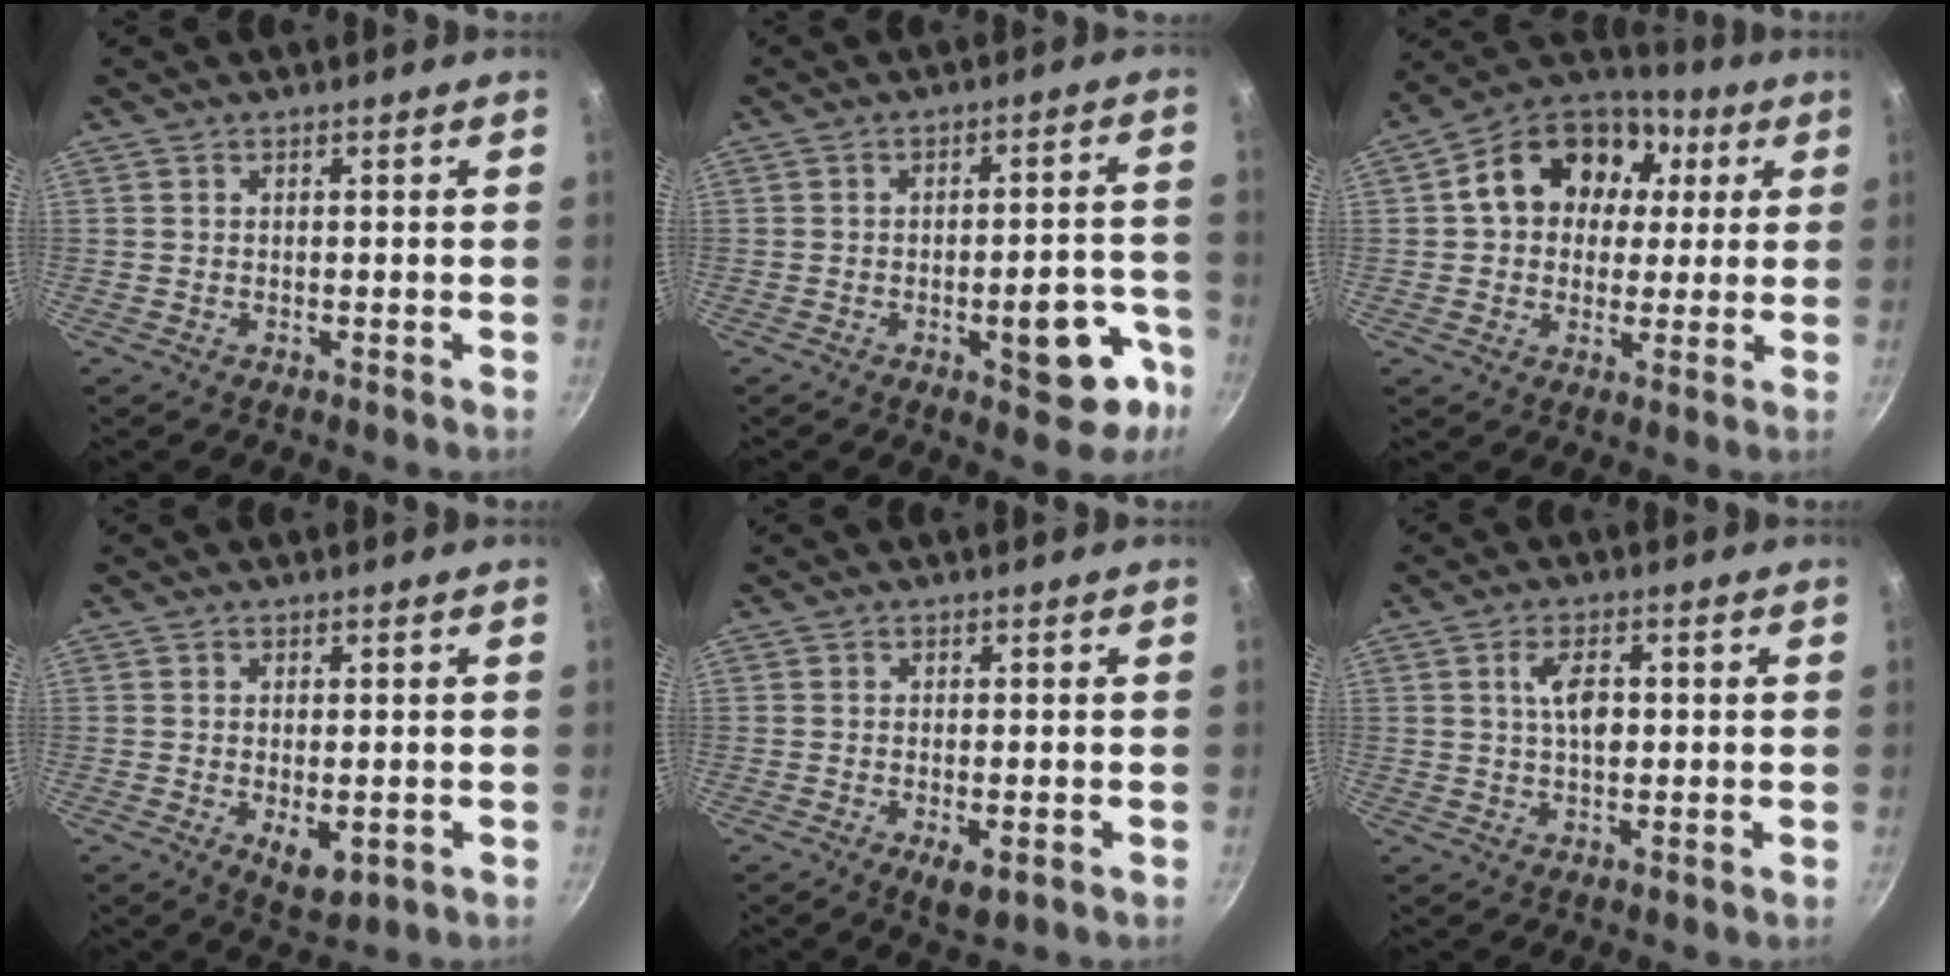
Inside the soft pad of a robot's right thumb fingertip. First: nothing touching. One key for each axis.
{"total": 11.1, "fx": -4.9, "fy": 4.9, "fz": 8.7, "tx": -0.061, "ty": 0.038, "tz": -0.056}
{"total": 17.7, "fx": 4.0, "fy": 13.7, "fz": 10.4, "tx": -0.147, "ty": 0.028, "tz": 0.050}
{"total": 5.2, "fx": -1.0, "fy": 2.6, "fz": 4.3, "tx": -0.060, "ty": -0.011, "tz": -0.006}
{"total": 3.9, "fx": -1.4, "fy": 1.5, "fz": 3.3, "tx": -0.054, "ty": -0.006, "tz": -0.017}
{"total": 5.2, "fx": 0.8, "fy": 2.7, "fz": 4.4, "tx": -0.068, "ty": 0.005, "tz": 0.010}